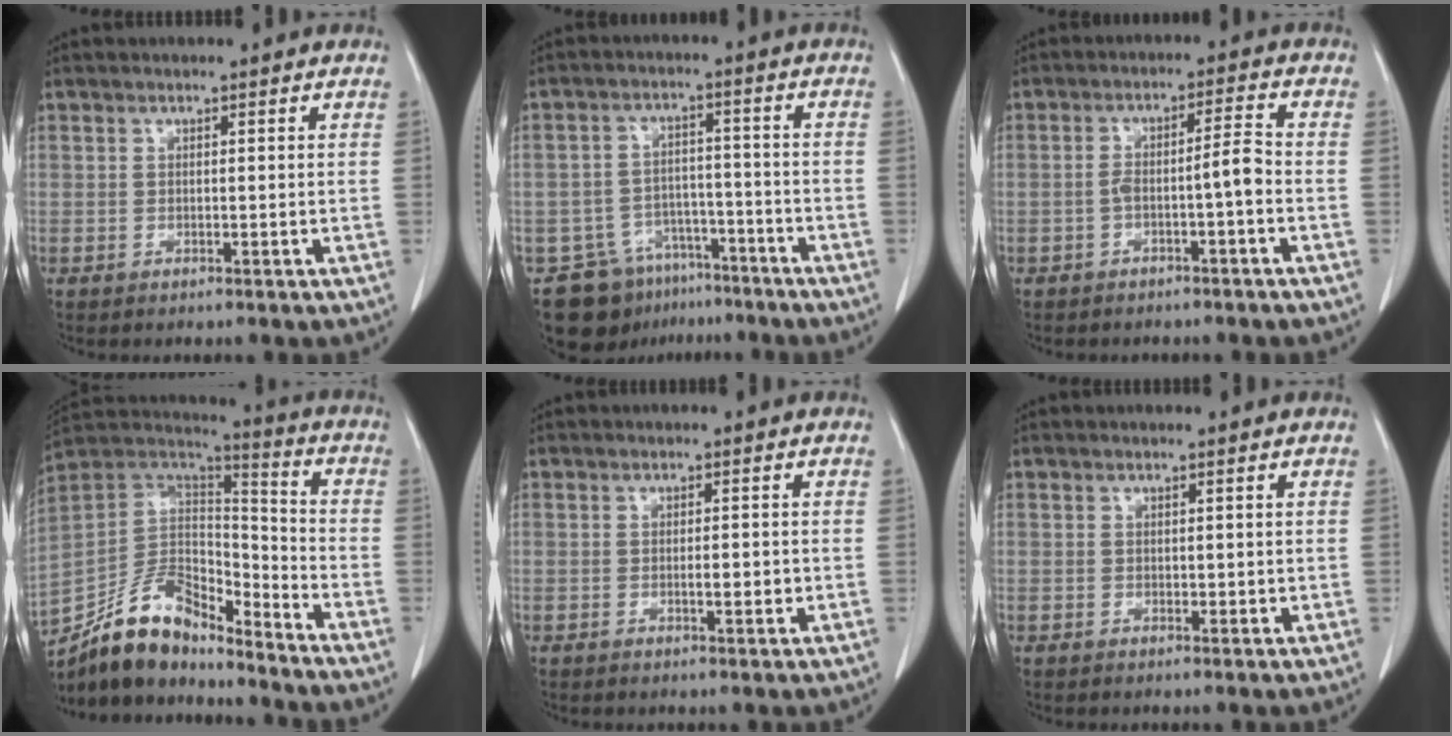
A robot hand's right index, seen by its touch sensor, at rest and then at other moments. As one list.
[{"total": 10.7, "force": [-7.3, 7.3, 2.8], "torque": [-0.043, 0.024, -0.110]}, {"total": 4.4, "force": [-1.6, 0.3, 4.1], "torque": [-0.072, 0.020, -0.024]}, {"total": 15.6, "force": [-13.6, 5.3, 5.5], "torque": [-0.095, 0.048, -0.250]}, {"total": 2.2, "force": [-0.3, 0.7, 2.1], "torque": [-0.036, -0.001, -0.003]}, {"total": 1.1, "force": [0.1, 0.8, 0.8], "torque": [-0.009, -0.002, 0.004]}]